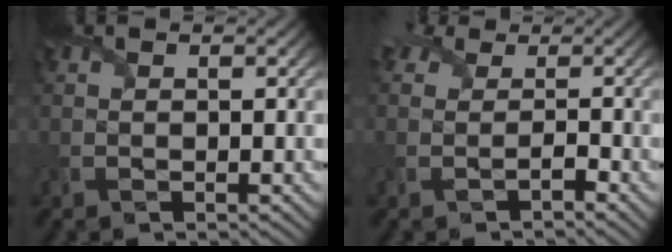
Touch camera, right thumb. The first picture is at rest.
{"total": 2.5, "force": [-0.3, 2.1, 1.3], "torque": [-0.019, 0.001, -0.013]}